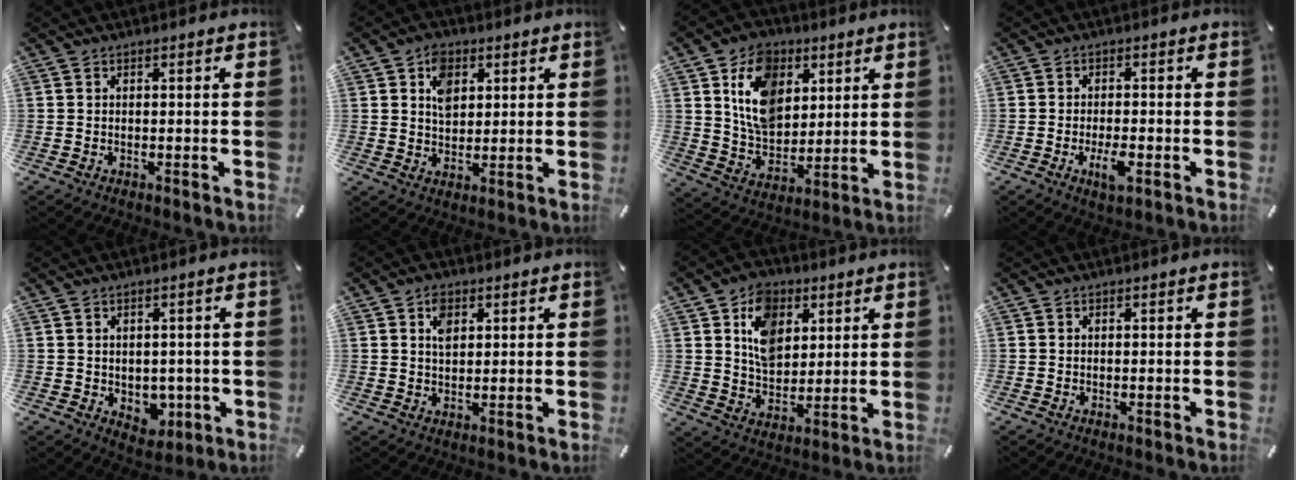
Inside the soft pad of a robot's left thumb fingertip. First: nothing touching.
{"total": 6.4, "force": [2.5, 4.9, 3.2], "torque": [-0.046, -0.002, 0.041]}
{"total": 13.3, "force": [5.2, 10.3, 6.7], "torque": [-0.123, -0.010, 0.099]}
{"total": 4.8, "force": [-1.9, 1.8, 4.1], "torque": [-0.084, 0.002, -0.036]}
{"total": 3.9, "force": [0.5, 3.7, 1.0], "torque": [0.001, -0.003, 0.009]}
{"total": 4.1, "force": [1.7, 2.8, 2.5], "torque": [-0.041, -0.001, 0.027]}
{"total": 10.7, "force": [4.3, 8.3, 5.2], "torque": [-0.084, -0.001, 0.079]}
{"total": 0.0}